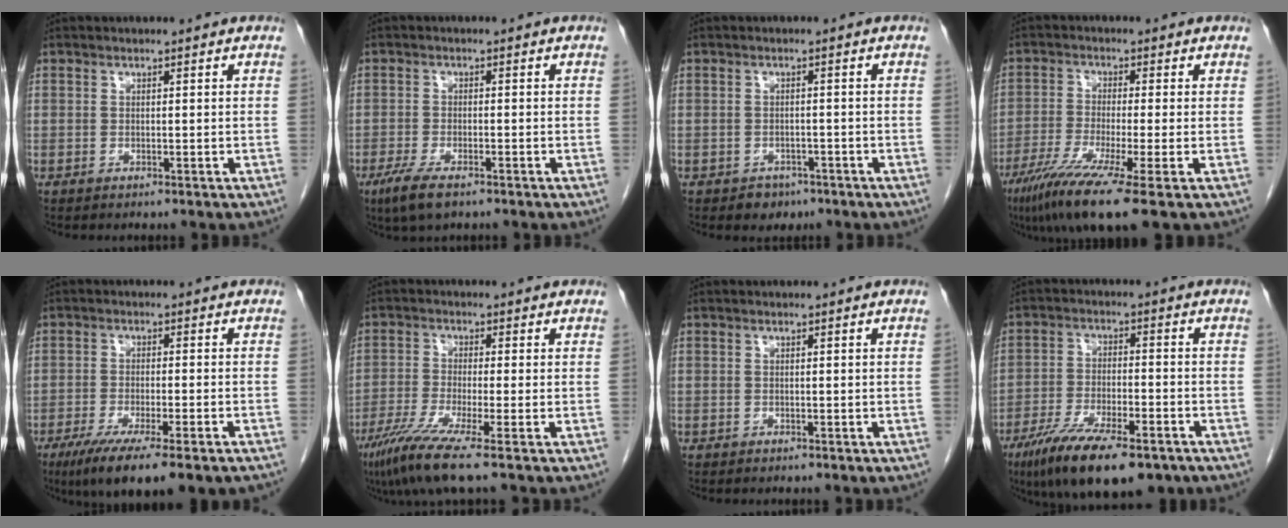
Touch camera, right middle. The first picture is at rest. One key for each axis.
{"total": 5.1, "fx": -3.4, "fy": 1.3, "fz": 3.6, "tx": -0.079, "ty": -0.011, "tz": -0.056}
{"total": 2.7, "fx": -1.7, "fy": 2.0, "fz": 0.5, "tx": -0.011, "ty": 0.007, "tz": -0.019}
{"total": 10.6, "fx": -6.4, "fy": -0.7, "fz": 8.4, "tx": -0.154, "ty": -0.031, "tz": -0.111}
{"total": 13.1, "fx": -9.3, "fy": 1.6, "fz": 9.1, "tx": -0.131, "ty": -0.030, "tz": -0.141}
{"total": 8.0, "fx": -5.2, "fy": -0.8, "fz": 6.0, "tx": -0.115, "ty": -0.028, "tz": -0.099}
{"total": 0.0}
{"total": 15.7, "fx": -10.7, "fy": 4.4, "fz": 10.6, "tx": -0.176, "ty": -0.025, "tz": -0.173}